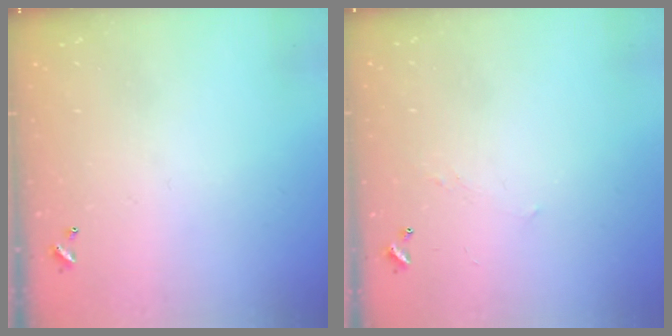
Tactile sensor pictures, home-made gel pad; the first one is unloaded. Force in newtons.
{"total": 2.9, "press": 2.8, "slide": 0.4}